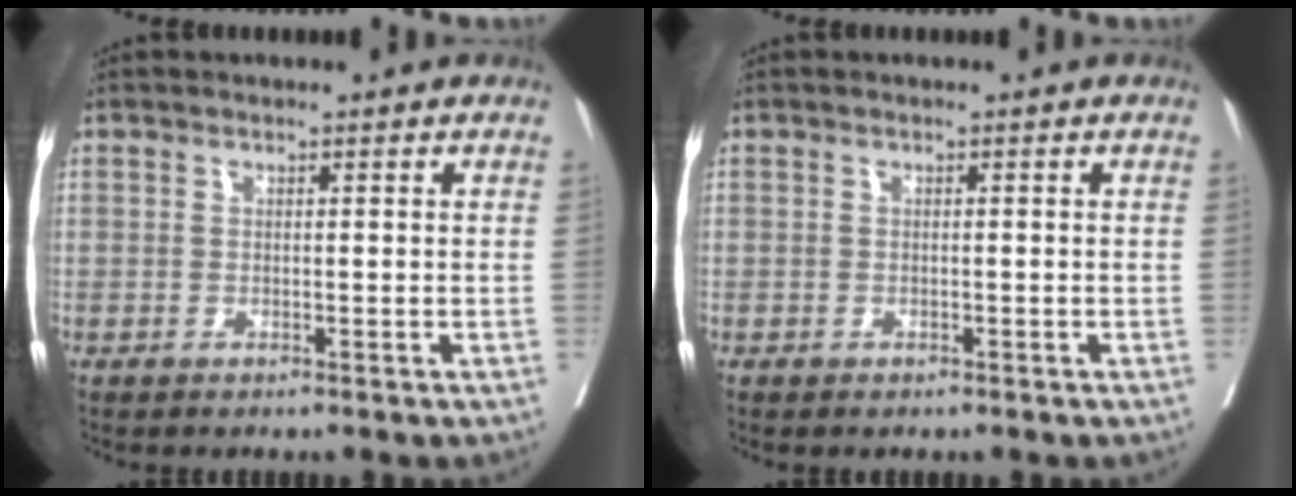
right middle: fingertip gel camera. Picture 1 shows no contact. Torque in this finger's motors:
{"motor_torque": [-0.34, -0.09, -0.05, -0.01]}